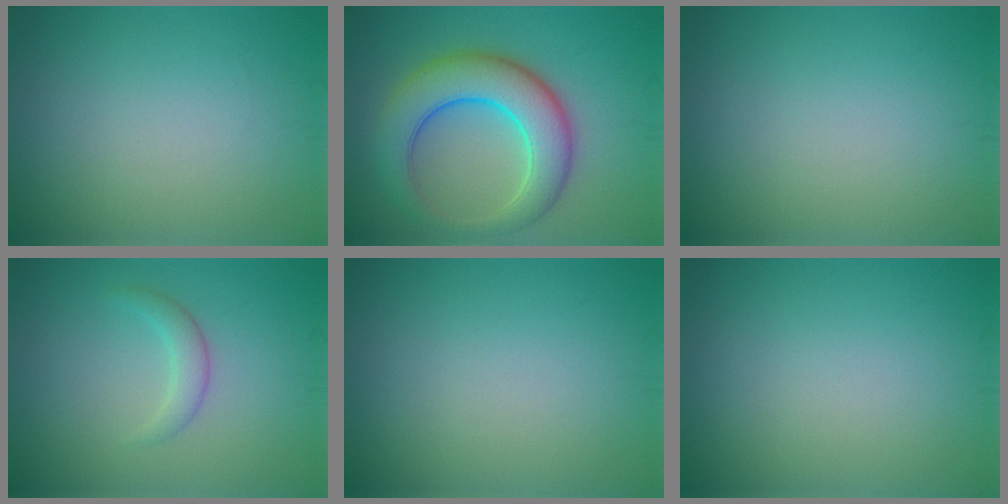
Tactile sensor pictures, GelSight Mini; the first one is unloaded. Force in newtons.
{"total": 8.1, "press": 8.1, "slide": 0.2}
{"total": 0.0}
{"total": 1.7, "press": 1.7, "slide": 0.1}
{"total": 0.0}
{"total": 0.0}